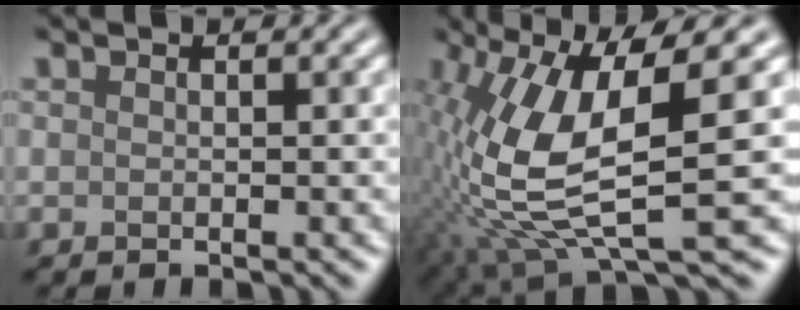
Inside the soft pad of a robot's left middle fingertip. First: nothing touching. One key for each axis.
{"total": 10.1, "fx": -0.4, "fy": 3.3, "fz": 9.5, "tx": -0.209, "ty": -0.011, "tz": -0.006}